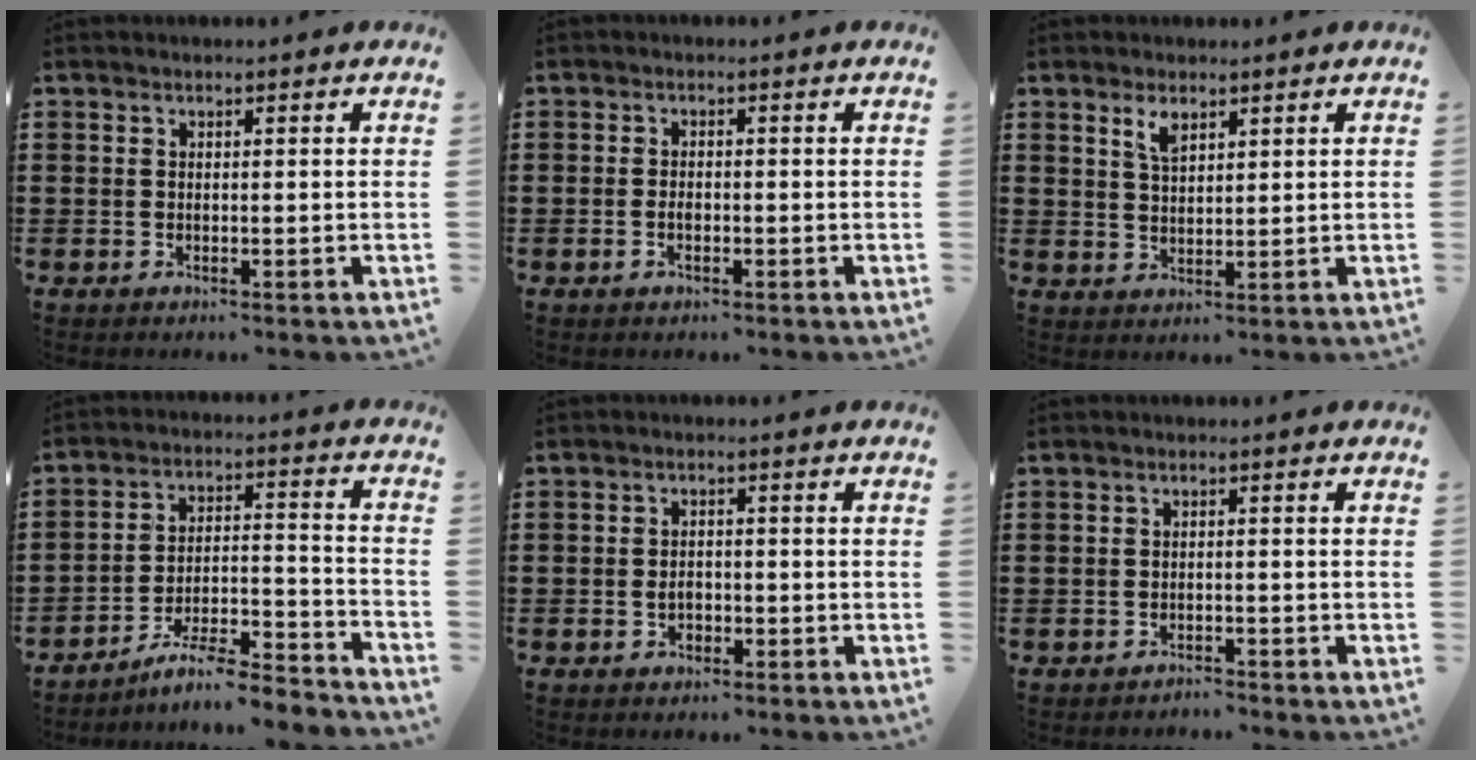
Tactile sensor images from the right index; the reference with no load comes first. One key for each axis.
{"total": 1.3, "fx": -0.4, "fy": 0.4, "fz": 1.2, "tx": -0.025, "ty": -0.004, "tz": -0.007}
{"total": 2.9, "fx": 2.0, "fy": 1.2, "fz": 1.8, "tx": -0.041, "ty": 0.004, "tz": 0.036}
{"total": 7.3, "fx": -6.4, "fy": 0.6, "fz": 3.3, "tx": -0.054, "ty": 0.003, "tz": -0.125}
{"total": 1.8, "fx": -0.6, "fy": 1.2, "fz": 1.3, "tx": -0.027, "ty": -0.001, "tz": -0.011}
{"total": 1.2, "fx": -1.2, "fy": 0.2, "fz": 0.0, "tx": -0.005, "ty": 0.002, "tz": -0.027}